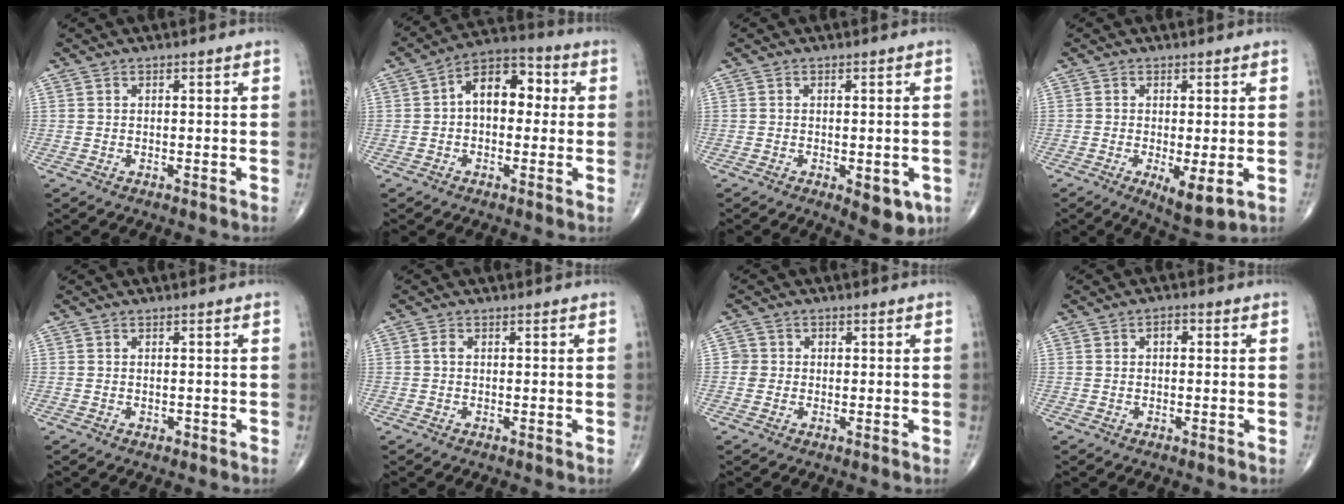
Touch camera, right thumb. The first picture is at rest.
{"total": 10.6, "force": [1.0, 6.7, 8.2], "torque": [-0.099, 0.033, 0.002]}
{"total": 6.1, "force": [-2.2, 2.8, 5.0], "torque": [-0.046, -0.004, -0.021]}
{"total": 6.2, "force": [-1.6, 2.0, 5.7], "torque": [-0.095, -0.020, -0.022]}
{"total": 0.8, "force": [-0.4, 0.5, 0.4], "torque": [-0.005, 0.000, -0.005]}
{"total": 0.9, "force": [0.0, 0.6, 0.7], "torque": [-0.009, 0.001, -0.003]}
{"total": 2.2, "force": [-0.2, 2.2, 0.2], "torque": [0.015, 0.008, -0.008]}
{"total": 1.9, "force": [0.3, 1.1, 1.5], "torque": [-0.015, 0.007, 0.000]}